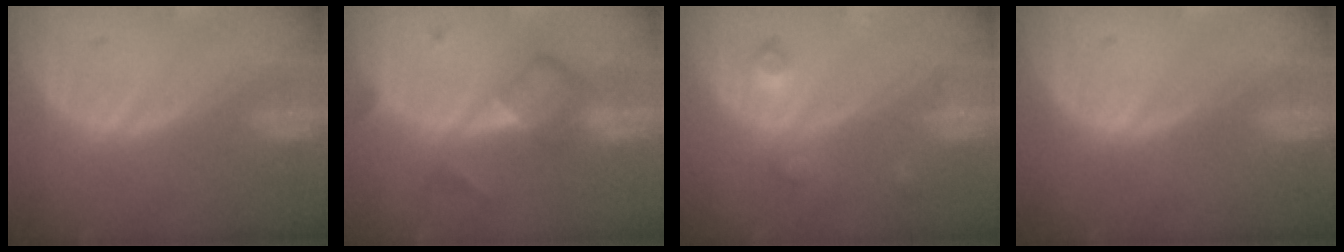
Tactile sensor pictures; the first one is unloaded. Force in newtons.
{"total": 5.3, "press": 5.3, "slide": 0.8}
{"total": 3.5, "press": 3.2, "slide": 1.3}
{"total": 0.0}